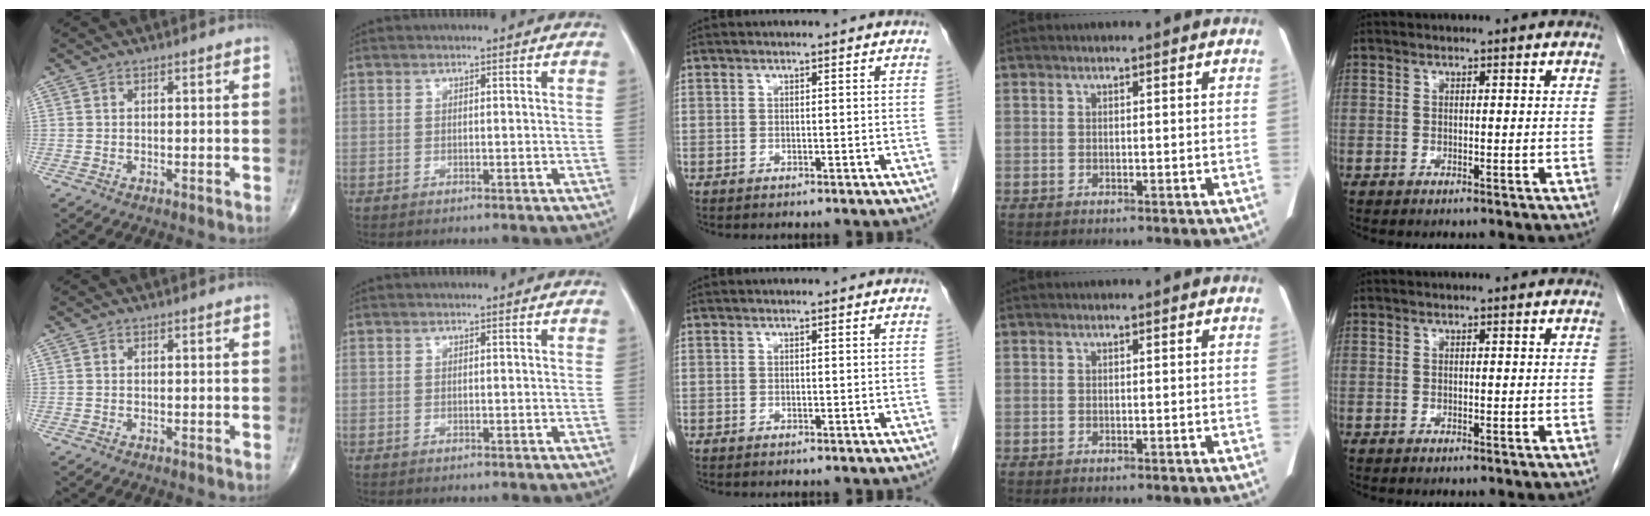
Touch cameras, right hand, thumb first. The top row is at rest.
{}